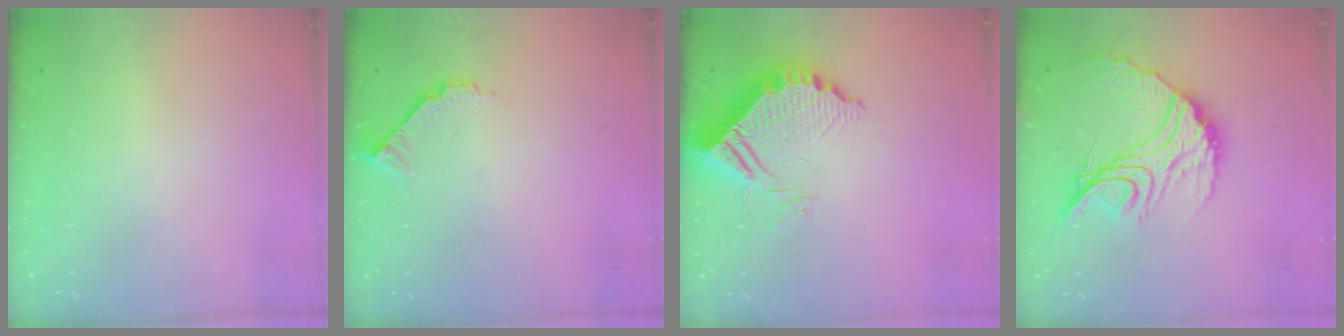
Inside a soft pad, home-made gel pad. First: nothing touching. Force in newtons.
{"total": 6.9, "press": 6.9, "slide": 0.6}
{"total": 13.6, "press": 13.6, "slide": 1.1}
{"total": 20.4, "press": 20.3, "slide": 1.4}